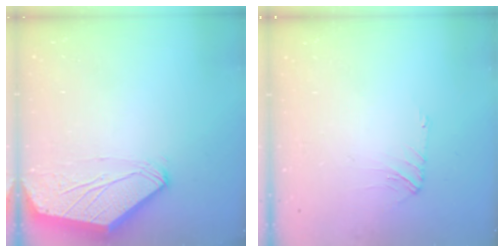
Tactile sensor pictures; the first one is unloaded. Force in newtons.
{"total": 2.8, "press": 2.7, "slide": 0.5}